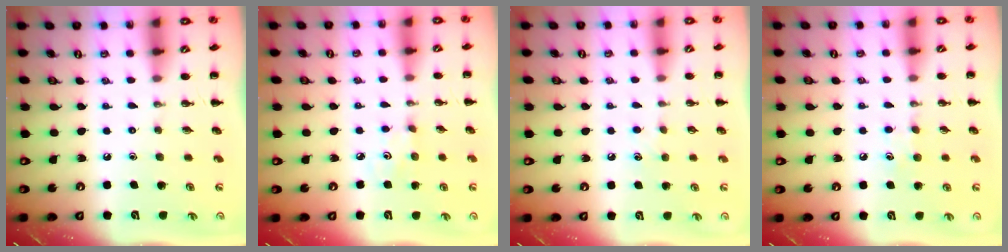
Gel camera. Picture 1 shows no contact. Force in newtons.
{"total": 2.7, "press": 2.6, "slide": 0.6}
{"total": 4.4, "press": 4.2, "slide": 1.5}
{"total": 6.5, "press": 6.3, "slide": 1.8}